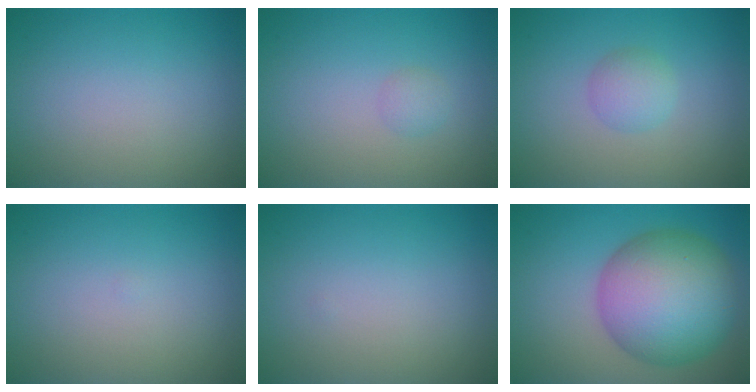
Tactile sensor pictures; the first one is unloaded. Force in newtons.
{"total": 1.0, "press": 1.0, "slide": 0.1}
{"total": 2.1, "press": 2.1, "slide": 0.1}
{"total": 0.0}
{"total": 0.0}
{"total": 11.9, "press": 11.9, "slide": 0.3}